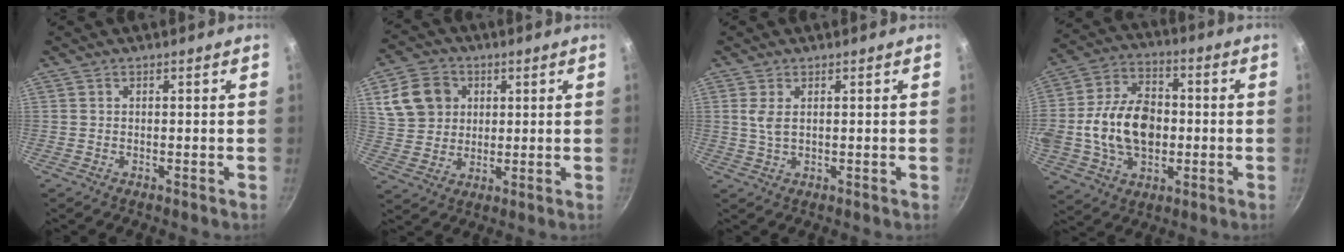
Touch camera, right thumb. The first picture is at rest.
{"total": 11.0, "force": [3.5, 9.2, 5.0], "torque": [-0.071, 0.001, 0.068]}
{"total": 2.7, "force": [0.7, 1.1, 2.4], "torque": [-0.050, -0.004, 0.017]}
{"total": 18.3, "force": [-1.3, 12.7, 13.2], "torque": [-0.214, 0.031, -0.025]}